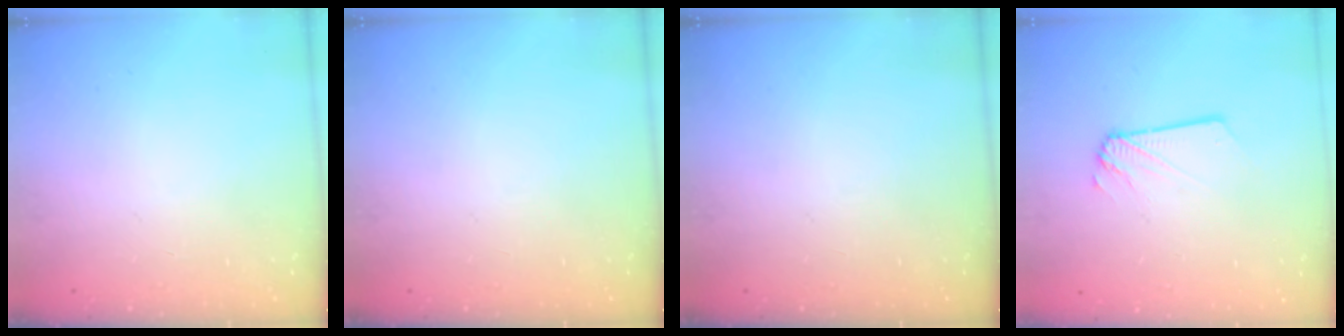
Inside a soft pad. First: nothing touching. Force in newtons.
{"total": 0.0}
{"total": 0.0}
{"total": 1.2, "press": 1.2, "slide": 0.1}